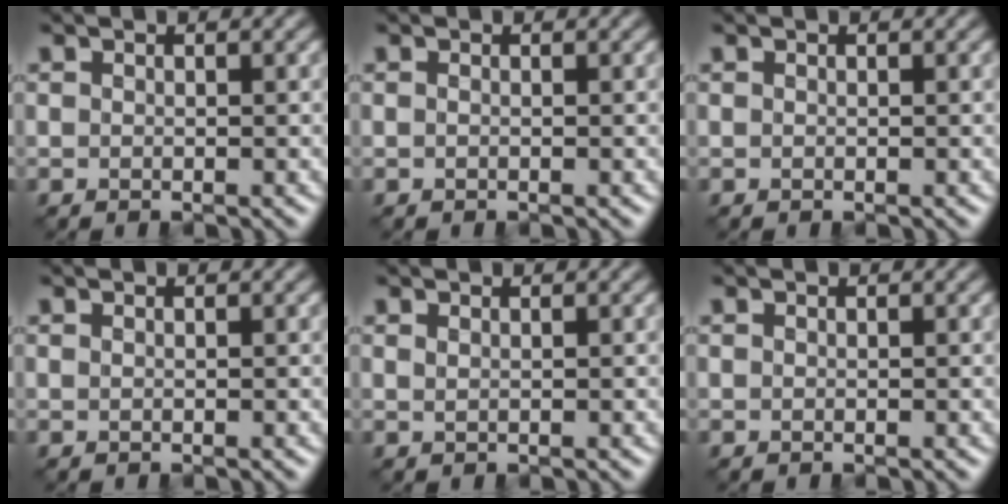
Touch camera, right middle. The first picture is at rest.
{"total": 0.0}
{"total": 0.0}
{"total": 0.0}
{"total": 0.6, "force": [0.4, 0.3, 0.3], "torque": [-0.002, -0.006, 0.004]}
{"total": 0.0}